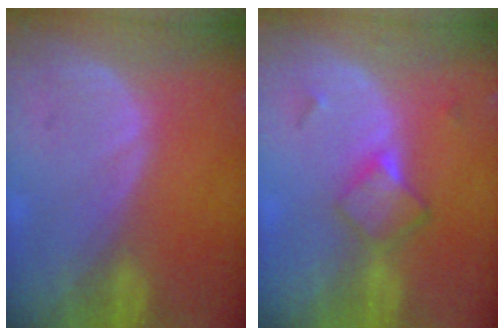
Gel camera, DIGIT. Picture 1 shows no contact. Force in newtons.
{"total": 4.8, "press": 4.2, "slide": 2.2}